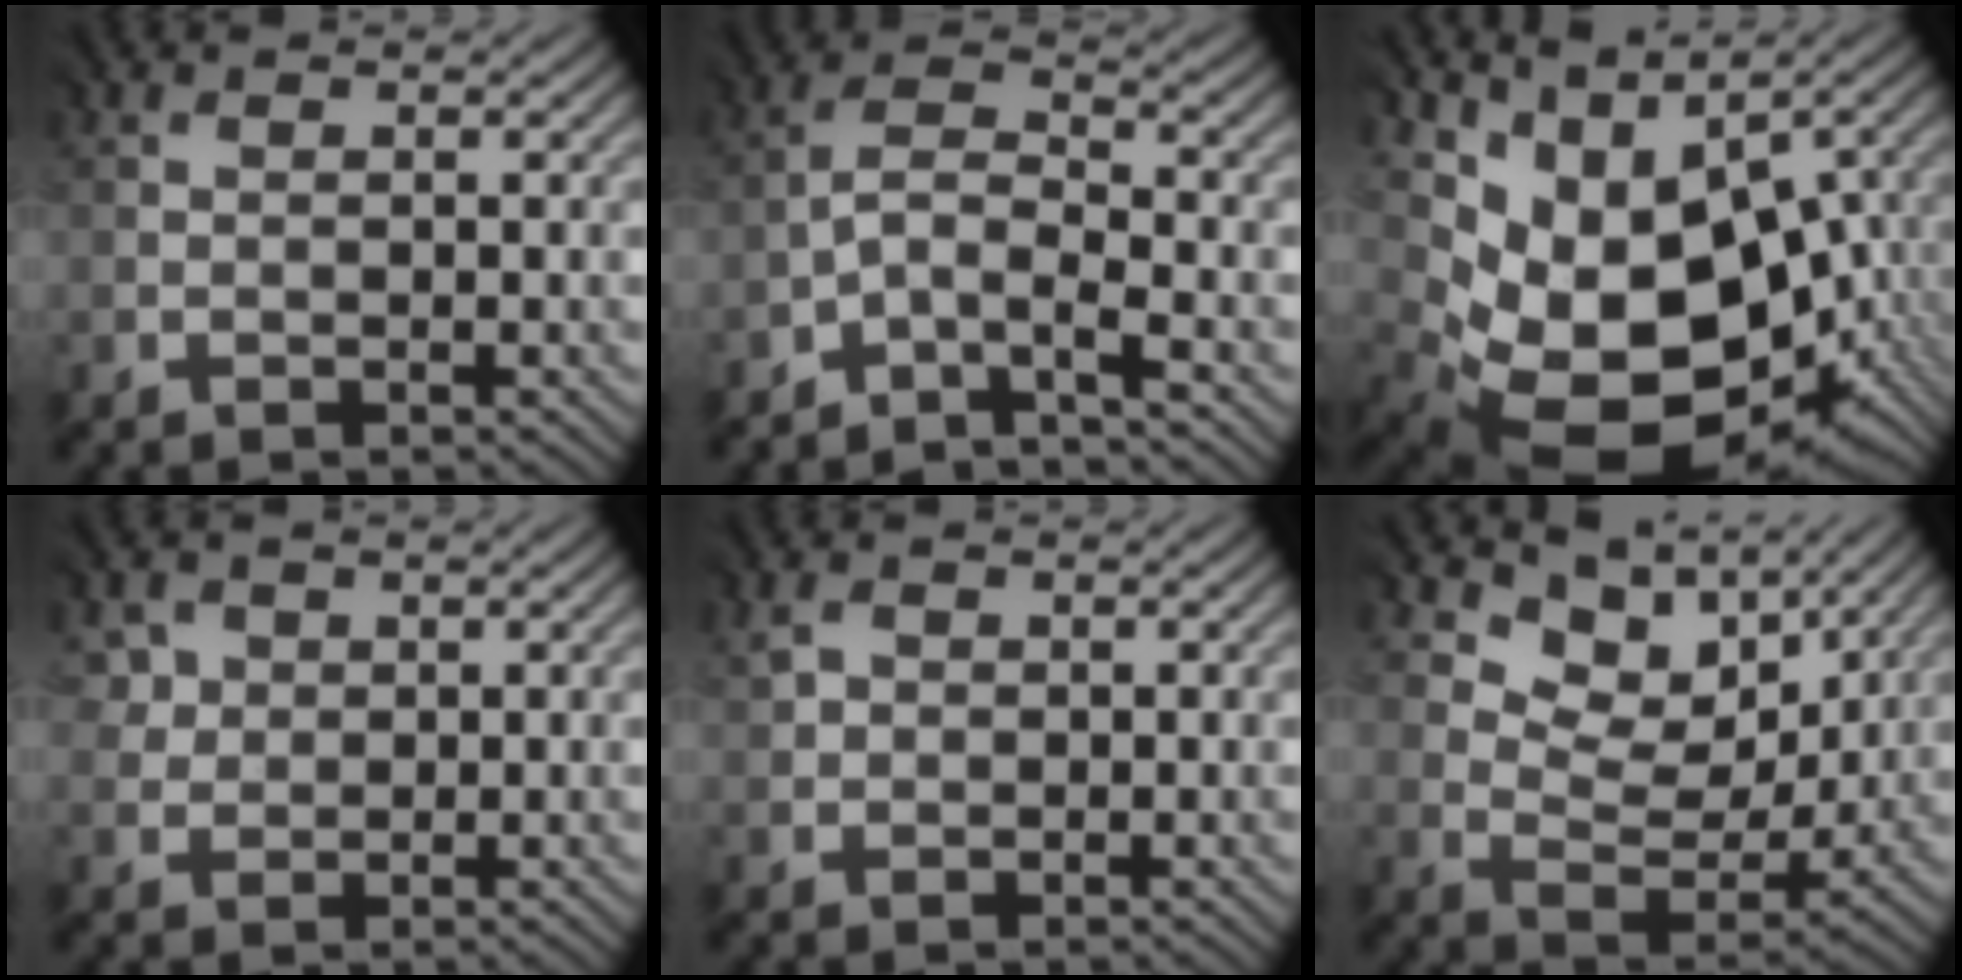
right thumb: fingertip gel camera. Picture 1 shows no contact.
{"total": 4.9, "force": [-3.8, 1.1, 2.9], "torque": [-0.053, 0.005, -0.084]}
{"total": 13.4, "force": [0.2, 9.3, 9.6], "torque": [-0.160, -0.035, 0.053]}
{"total": 2.5, "force": [1.1, 2.3, 0.0], "torque": [-0.006, -0.001, 0.019]}
{"total": 1.8, "force": [0.9, 1.5, 0.6], "torque": [-0.013, 0.001, 0.014]}
{"total": 7.6, "force": [4.9, 4.6, 3.6], "torque": [-0.068, -0.015, 0.084]}